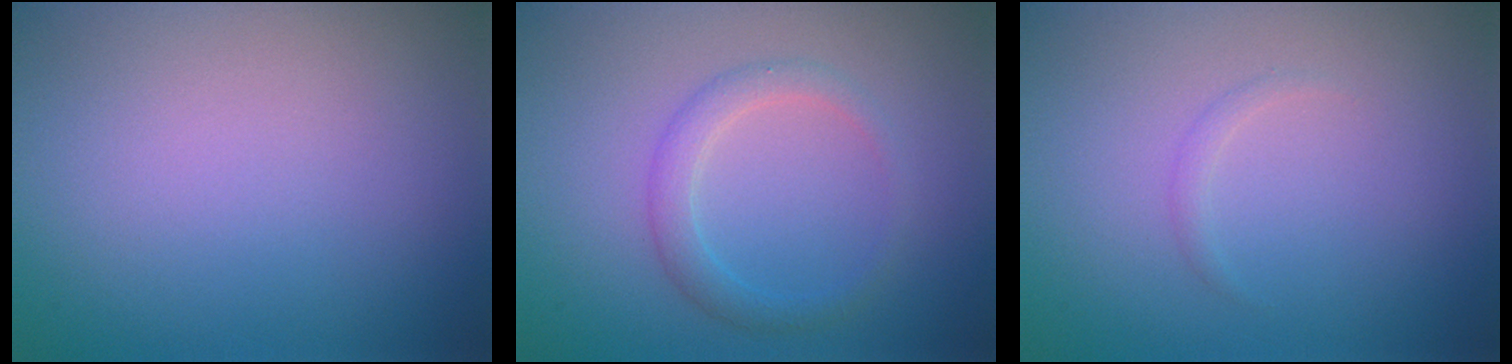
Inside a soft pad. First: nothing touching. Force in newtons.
{"total": 2.1, "press": 2.1, "slide": 0.0}
{"total": 0.6, "press": 0.6, "slide": 0.0}